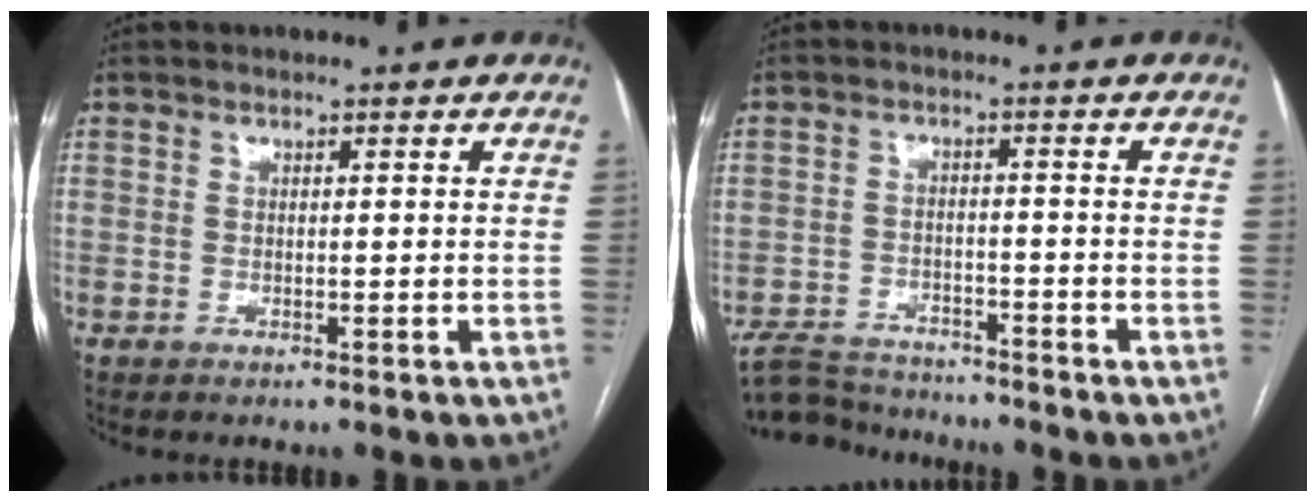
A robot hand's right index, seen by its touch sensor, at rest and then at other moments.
{"total": 8.1, "force": [-7.8, 1.7, 1.2], "torque": [-0.023, -0.001, -0.132]}